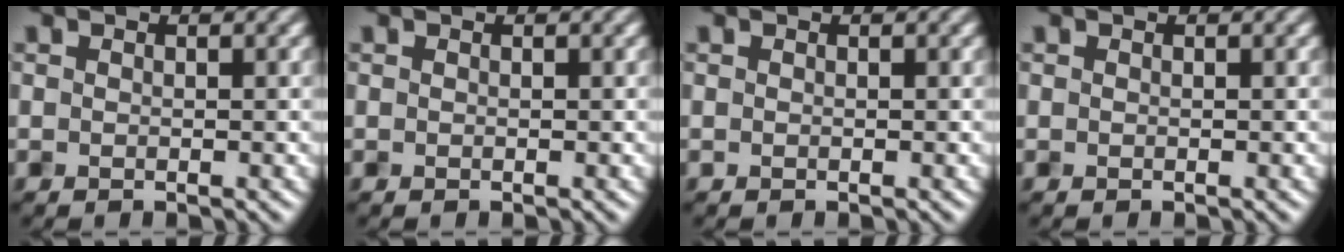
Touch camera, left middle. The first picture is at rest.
{"total": 0.0}
{"total": 0.0}
{"total": 0.0}